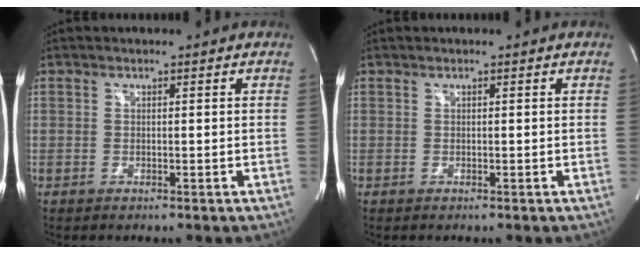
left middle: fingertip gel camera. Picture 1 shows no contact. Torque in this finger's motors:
{"motor_torque": [0.07, 0.12, 0.00, 0.00]}